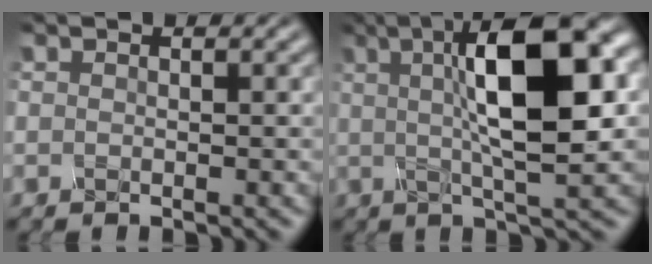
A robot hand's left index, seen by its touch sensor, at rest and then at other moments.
{"total": 11.7, "force": [2.6, 3.0, 11.0], "torque": [-0.160, 0.019, 0.040]}